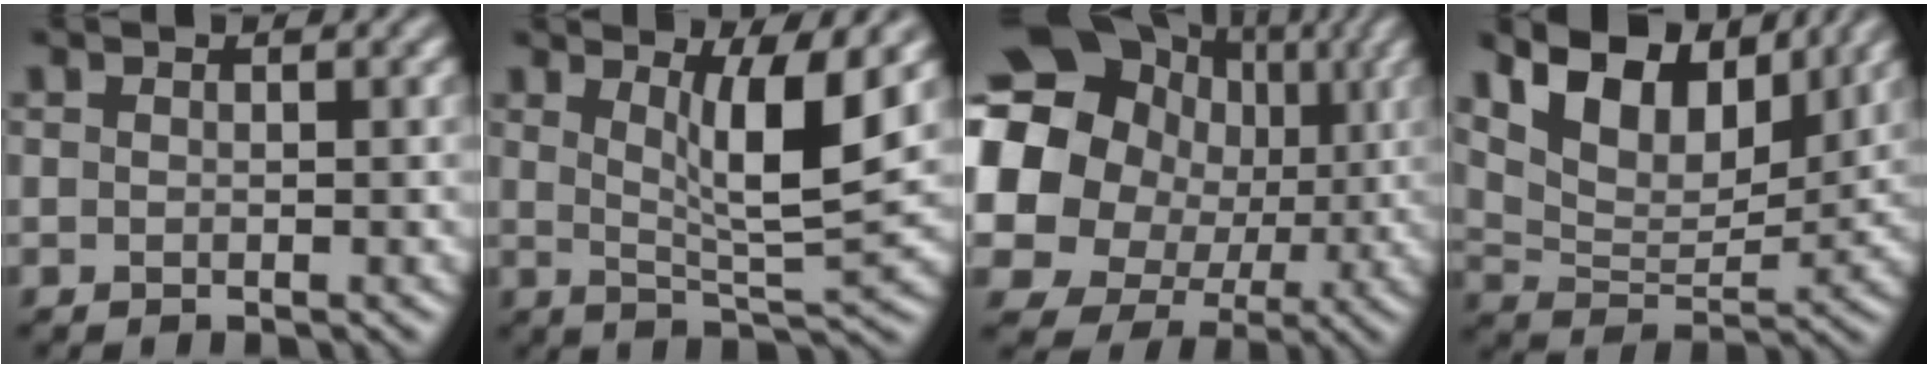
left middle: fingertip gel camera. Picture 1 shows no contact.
{"total": 6.4, "force": [2.1, 1.2, 5.9], "torque": [-0.091, -0.008, 0.039]}
{"total": 18.4, "force": [3.3, 15.9, 8.7], "torque": [-0.185, 0.013, 0.041]}
{"total": 9.9, "force": [6.6, 4.3, 6.0], "torque": [-0.121, 0.011, 0.103]}